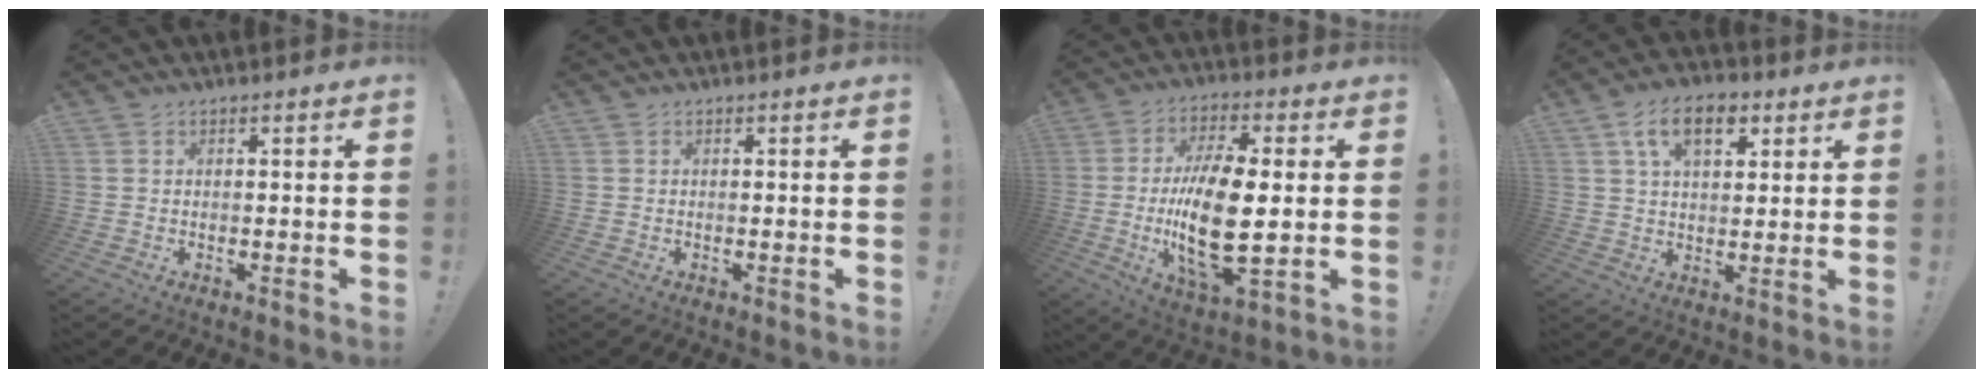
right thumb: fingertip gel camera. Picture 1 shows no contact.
{"total": 0.0}
{"total": 18.9, "force": [-0.9, 7.1, 17.4], "torque": [-0.341, -0.013, -0.015]}
{"total": 11.5, "force": [5.0, 6.3, 8.2], "torque": [-0.129, 0.005, 0.089]}